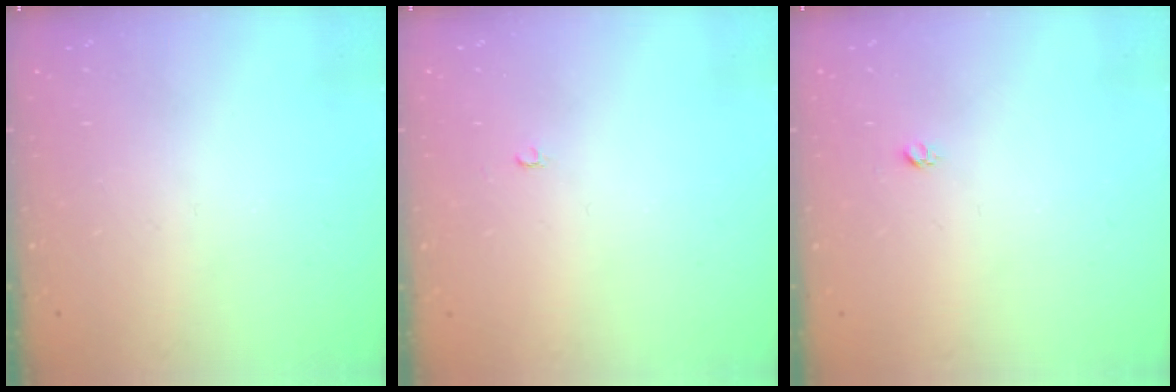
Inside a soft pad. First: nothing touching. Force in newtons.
{"total": 2.1, "press": 2.1, "slide": 0.2}
{"total": 2.7, "press": 2.7, "slide": 0.3}